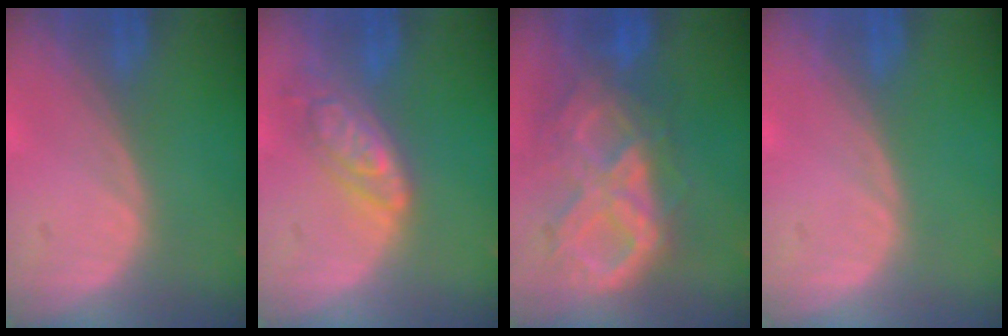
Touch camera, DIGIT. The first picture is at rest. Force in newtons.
{"total": 6.3, "press": 5.6, "slide": 2.9}
{"total": 10.5, "press": 9.0, "slide": 5.5}
{"total": 0.0}